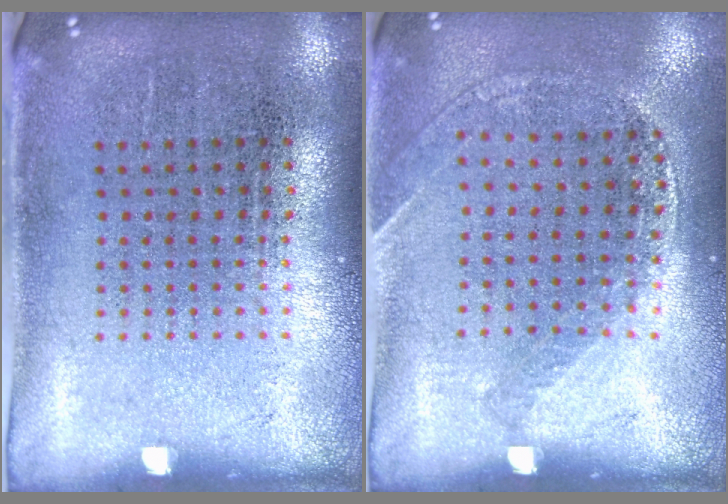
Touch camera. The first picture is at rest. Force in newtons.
{"total": 1.2, "press": 1.1, "slide": 0.3}